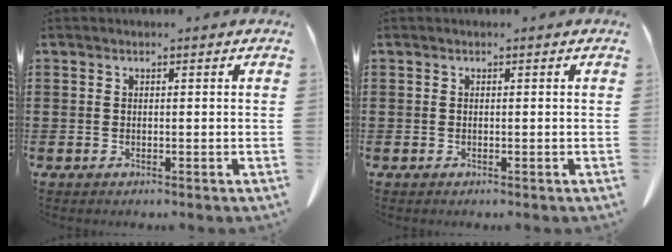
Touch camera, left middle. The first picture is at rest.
{"total": 0.0}